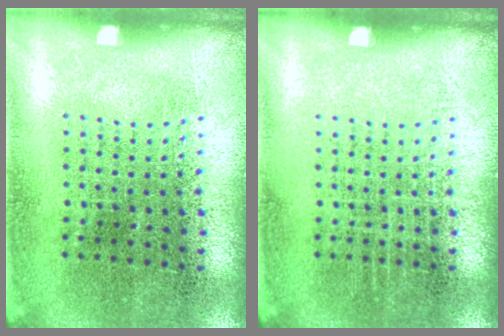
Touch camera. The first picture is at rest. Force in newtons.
{"total": 0.0}